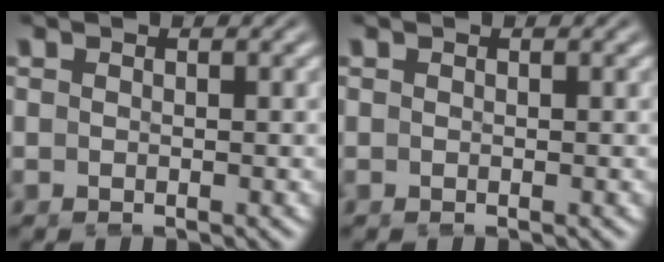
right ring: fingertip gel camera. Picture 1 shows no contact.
{"total": 0.0}